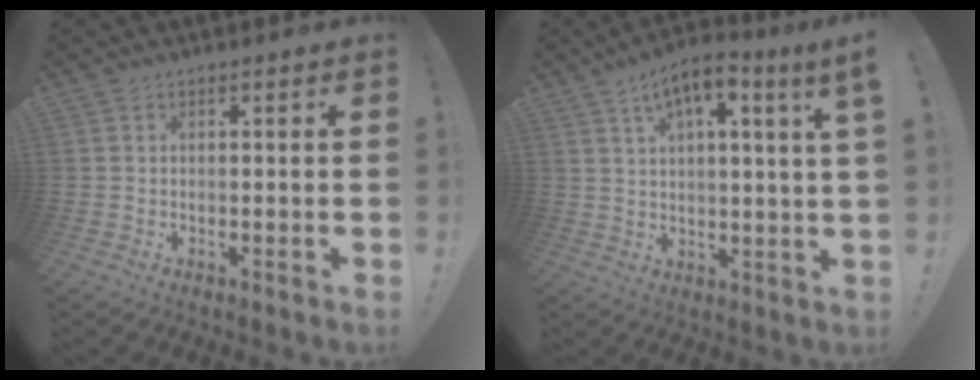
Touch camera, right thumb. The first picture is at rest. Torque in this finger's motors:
{"motor_torque": [0.17, 0.47, 0.15, 0.24, 0.10]}